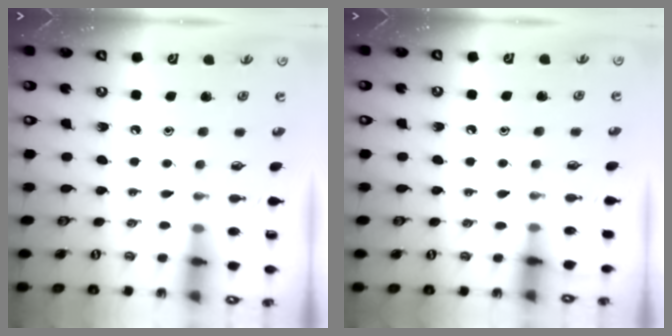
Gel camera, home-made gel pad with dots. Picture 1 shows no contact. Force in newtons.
{"total": 4.8, "press": 4.7, "slide": 0.7}